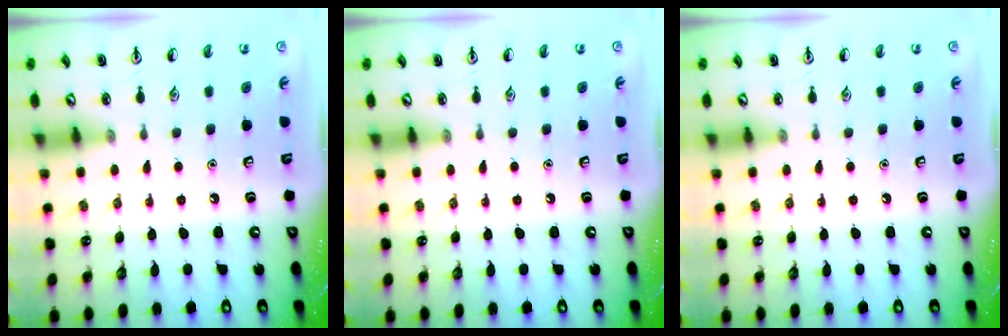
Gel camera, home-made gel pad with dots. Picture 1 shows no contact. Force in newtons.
{"total": 0.0}
{"total": 0.0}